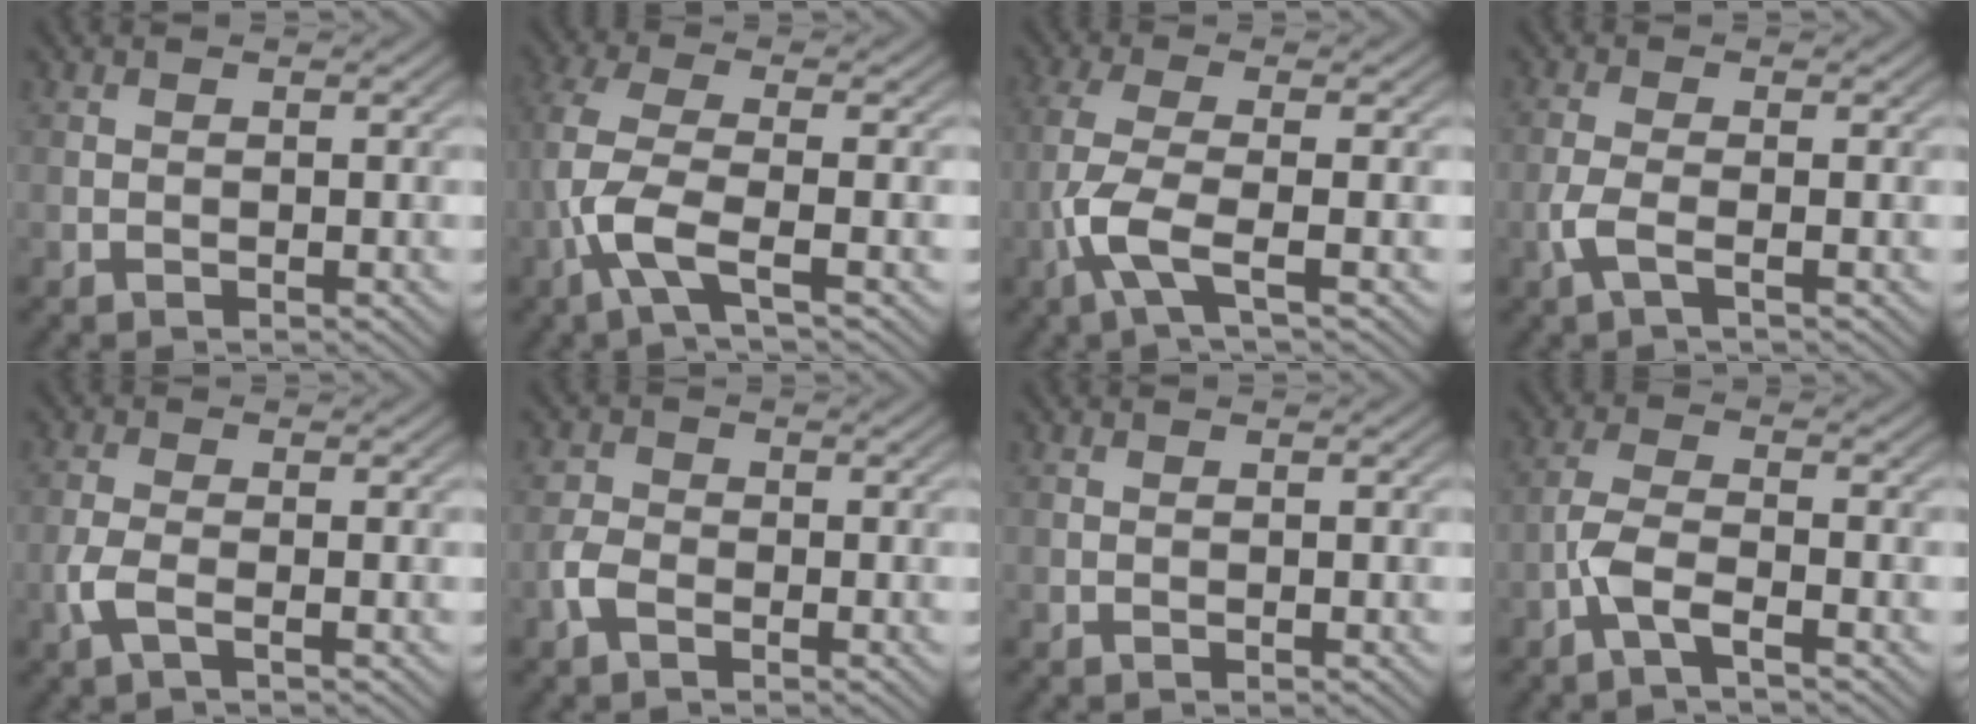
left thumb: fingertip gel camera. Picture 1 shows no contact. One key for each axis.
{"total": 6.2, "fx": -2.3, "fy": 1.5, "fz": 5.5, "tx": -0.130, "ty": 0.005, "tz": -0.066}
{"total": 5.6, "fx": -2.1, "fy": 1.1, "fz": 5.0, "tx": -0.116, "ty": 0.004, "tz": -0.058}
{"total": 2.9, "fx": -1.1, "fy": 0.7, "fz": 2.6, "tx": -0.065, "ty": 0.003, "tz": -0.033}
{"total": 3.0, "fx": -1.2, "fy": 1.0, "fz": 2.5, "tx": -0.067, "ty": 0.000, "tz": -0.034}
{"total": 2.8, "fx": -1.4, "fy": 1.8, "fz": 1.6, "tx": -0.038, "ty": 0.003, "tz": -0.039}
{"total": 0.0}
{"total": 4.1, "fx": -2.3, "fy": 0.9, "fz": 3.3, "tx": -0.077, "ty": 0.004, "tz": -0.061}